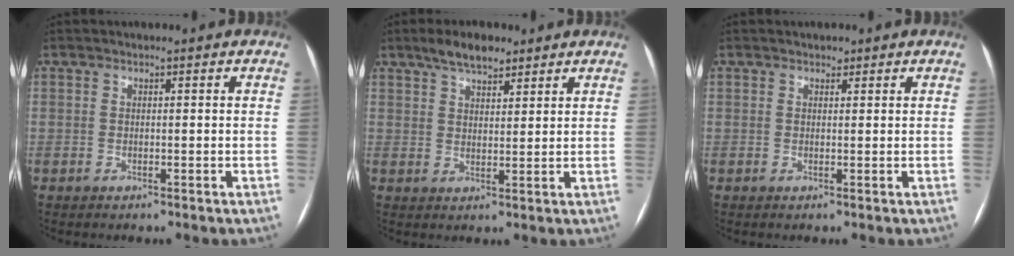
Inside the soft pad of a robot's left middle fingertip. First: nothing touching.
{"total": 5.7, "force": [4.2, 2.1, 3.1], "torque": [-0.055, 0.012, 0.074]}
{"total": 0.9, "force": [0.6, 0.6, 0.2], "torque": [-0.004, -0.003, 0.007]}